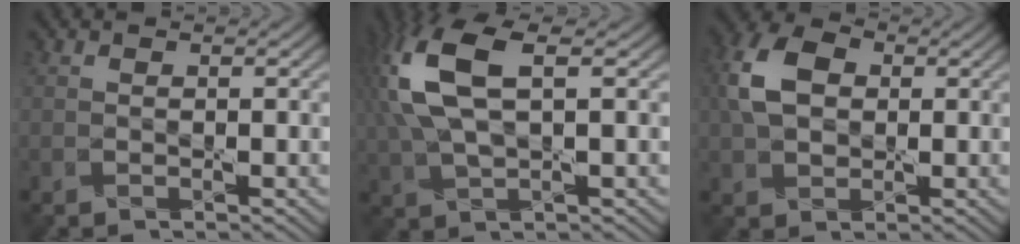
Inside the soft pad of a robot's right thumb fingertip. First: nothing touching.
{"total": 11.2, "force": [3.1, 5.3, 9.4], "torque": [-0.253, 0.010, 0.067]}
{"total": 7.4, "force": [1.1, 5.3, 5.1], "torque": [-0.125, 0.013, 0.013]}